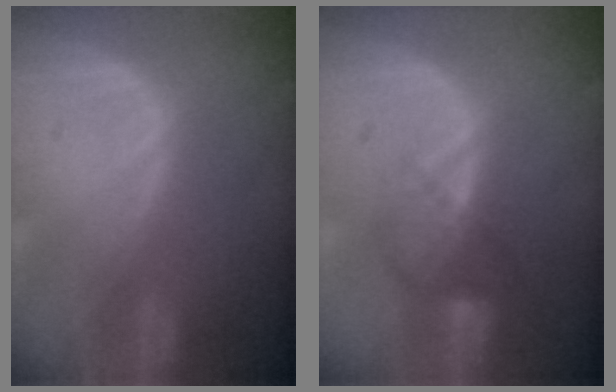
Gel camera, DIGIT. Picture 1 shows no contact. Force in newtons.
{"total": 4.5, "press": 3.8, "slide": 2.3}